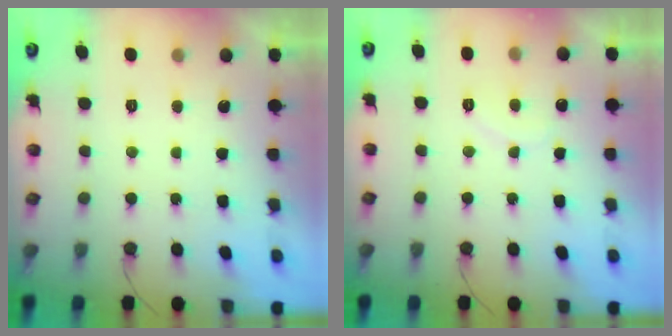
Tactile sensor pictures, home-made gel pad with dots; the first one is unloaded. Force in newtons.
{"total": 7.3, "press": 7.3, "slide": 0.3}